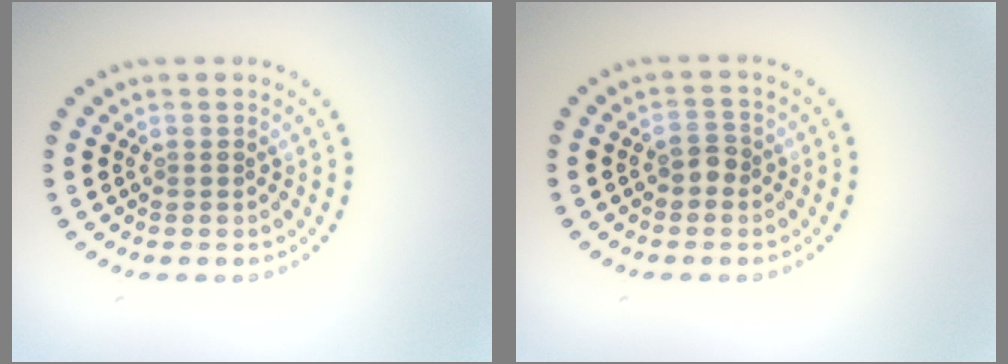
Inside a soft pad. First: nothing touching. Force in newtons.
{"total": 1.5, "press": 1.4, "slide": 0.5}